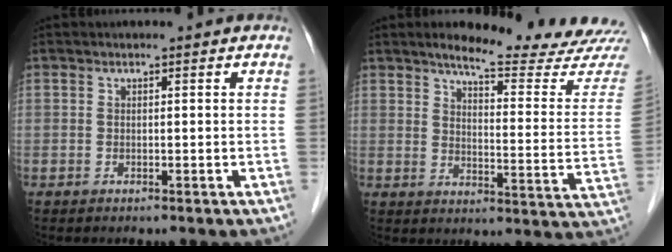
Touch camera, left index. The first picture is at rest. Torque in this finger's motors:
{"motor_torque": [0.55, -0.64, 0.28, 0.03]}